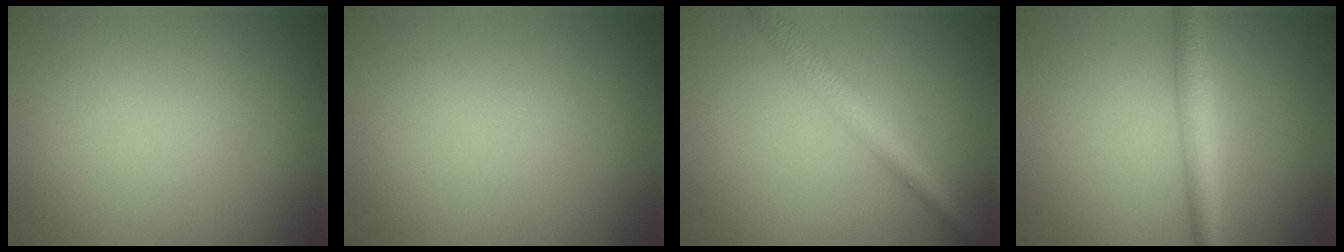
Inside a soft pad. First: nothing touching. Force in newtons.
{"total": 0.0}
{"total": 3.3, "press": 3.3, "slide": 0.1}
{"total": 2.9, "press": 2.9, "slide": 0.1}